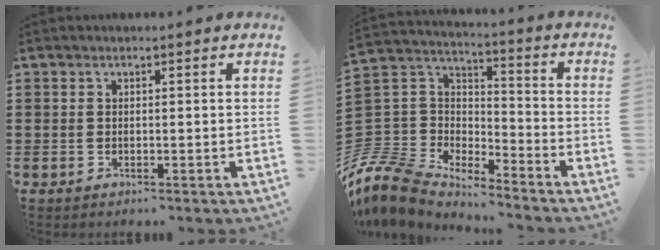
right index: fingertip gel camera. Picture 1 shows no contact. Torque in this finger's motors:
{"motor_torque": [-1.00, 1.08, -1.05, -0.21]}